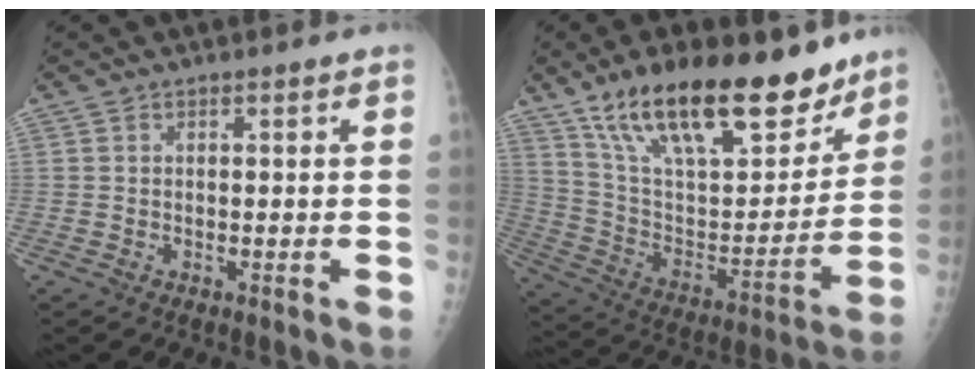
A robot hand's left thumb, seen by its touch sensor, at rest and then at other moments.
{"total": 27.5, "force": [18.8, 10.8, 17.0], "torque": [-0.238, -0.060, 0.316]}